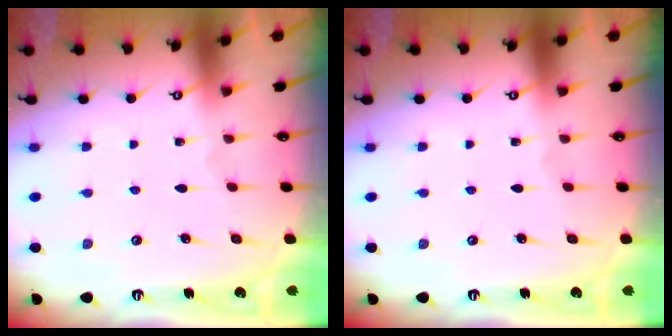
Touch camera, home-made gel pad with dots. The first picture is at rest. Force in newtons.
{"total": 0.0}